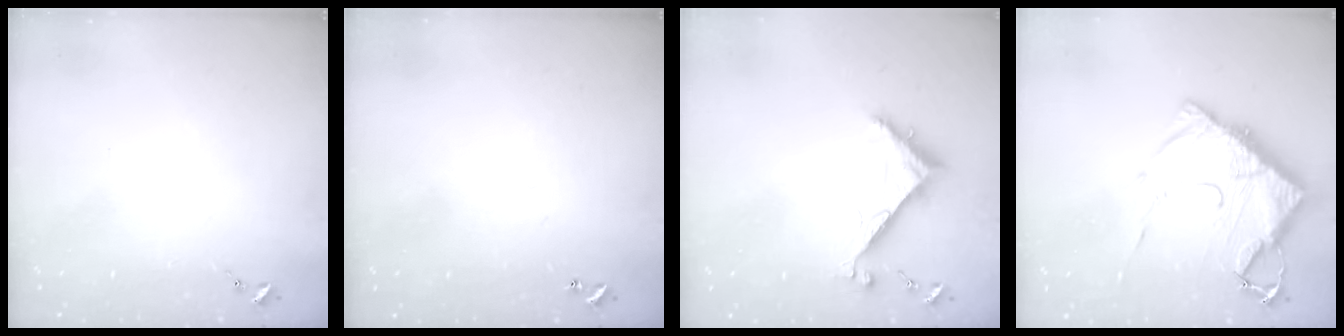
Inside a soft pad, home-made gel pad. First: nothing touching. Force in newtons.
{"total": 0.9, "press": 0.9, "slide": 0.2}
{"total": 6.9, "press": 6.9, "slide": 0.6}
{"total": 14.3, "press": 14.2, "slide": 1.3}